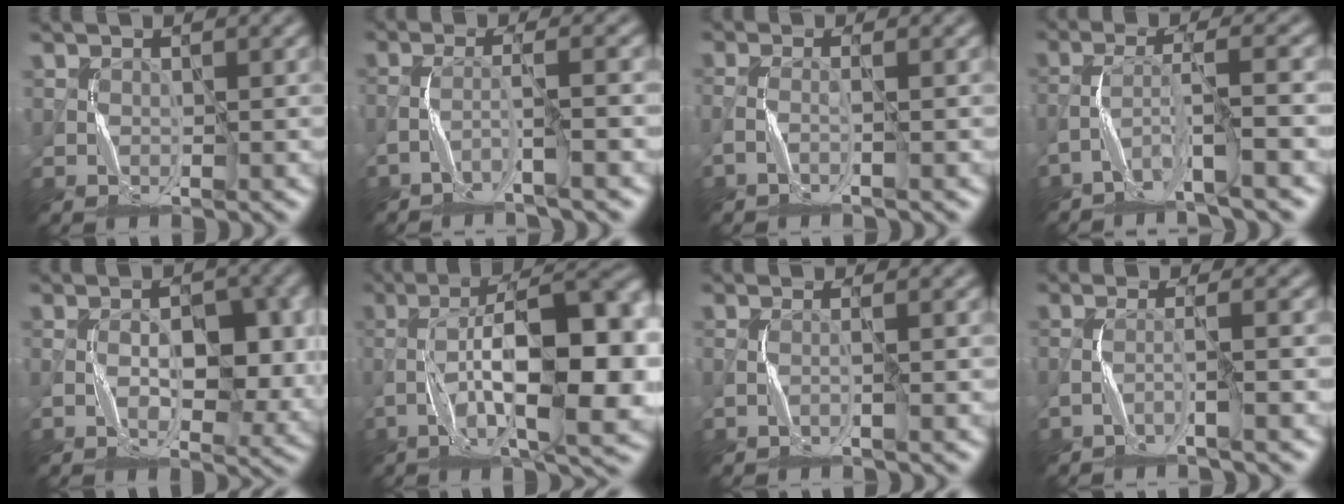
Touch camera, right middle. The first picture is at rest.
{"total": 3.6, "force": [-2.2, 0.2, 2.8], "torque": [-0.050, 0.011, -0.057]}
{"total": 1.7, "force": [-0.8, 0.2, 1.5], "torque": [-0.032, -0.001, -0.026]}
{"total": 5.7, "force": [-3.6, 0.4, 4.4], "torque": [-0.086, 0.006, -0.076]}
{"total": 5.9, "force": [-0.6, 2.9, 5.0], "torque": [-0.083, -0.001, -0.009]}
{"total": 15.0, "force": [-2.6, 5.2, 13.8], "torque": [-0.222, 0.016, -0.041]}
{"total": 1.5, "force": [-0.8, 0.1, 1.3], "torque": [-0.024, 0.004, -0.023]}
{"total": 2.9, "force": [-1.7, 0.2, 2.4], "torque": [-0.040, 0.008, -0.049]}